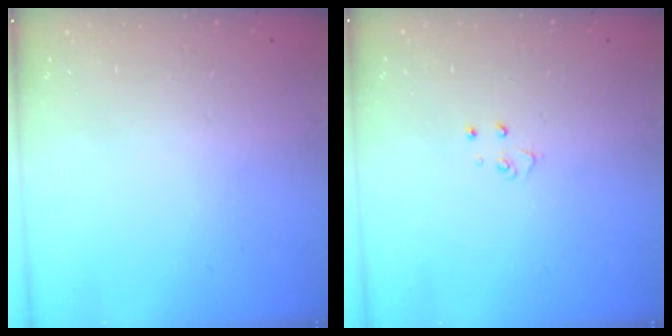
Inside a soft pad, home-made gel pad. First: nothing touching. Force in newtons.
{"total": 3.2, "press": 3.2, "slide": 0.3}